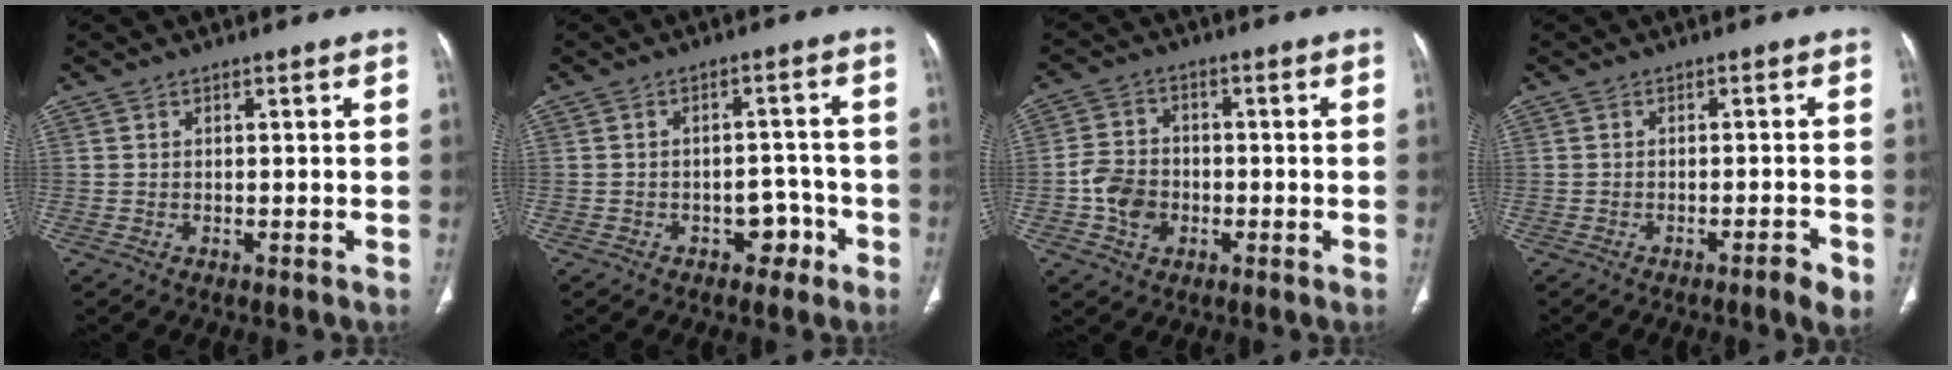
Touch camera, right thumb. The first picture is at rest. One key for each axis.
{"total": 4.6, "fx": -2.5, "fy": 3.3, "fz": 2.1, "tx": 0.000, "ty": 0.035, "tz": -0.032}
{"total": 7.1, "fx": -1.8, "fy": 5.7, "fz": 3.8, "tx": -0.052, "ty": 0.014, "tz": -0.036}
{"total": 3.1, "fx": -1.7, "fy": 0.4, "fz": 2.5, "tx": -0.041, "ty": 0.007, "tz": -0.024}